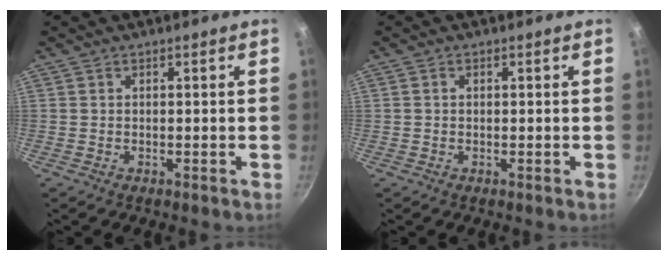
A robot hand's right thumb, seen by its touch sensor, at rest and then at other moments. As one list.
[{"total": 0.6, "force": [0.1, 0.5, 0.4], "torque": [-0.006, 0.005, 0.001]}]